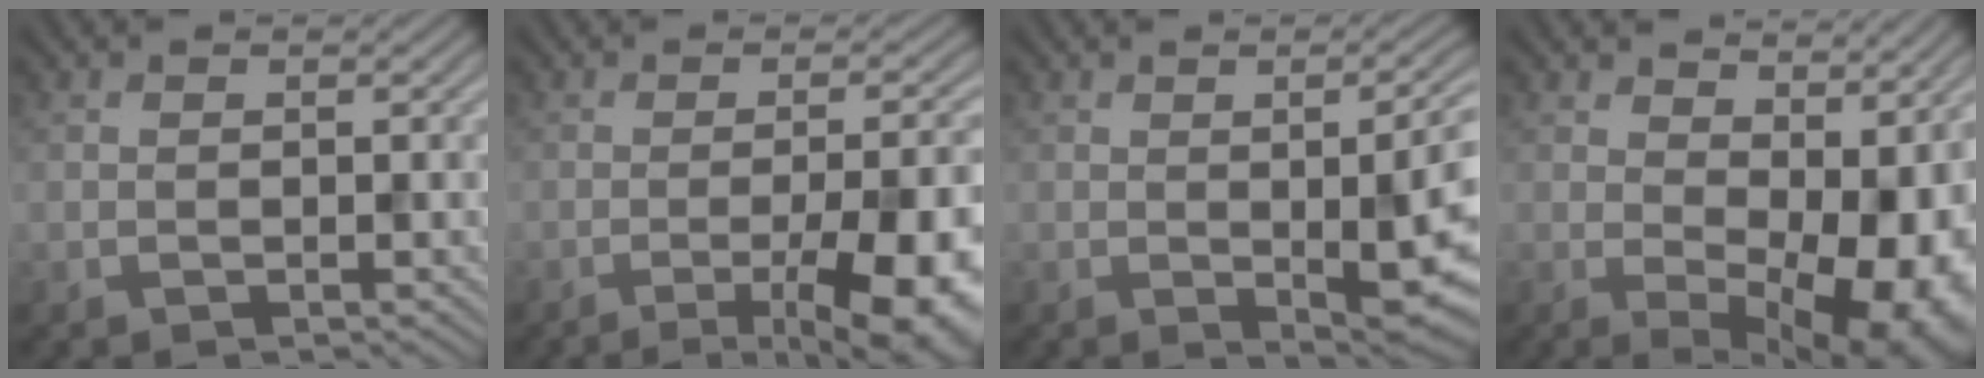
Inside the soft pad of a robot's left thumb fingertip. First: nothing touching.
{"total": 12.0, "force": [-5.4, 2.6, 10.3], "torque": [-0.145, 0.002, -0.075]}
{"total": 8.1, "force": [-0.5, 2.4, 7.7], "torque": [-0.108, -0.008, -0.003]}
{"total": 13.8, "force": [0.6, 6.8, 12.0], "torque": [-0.143, -0.015, 0.041]}